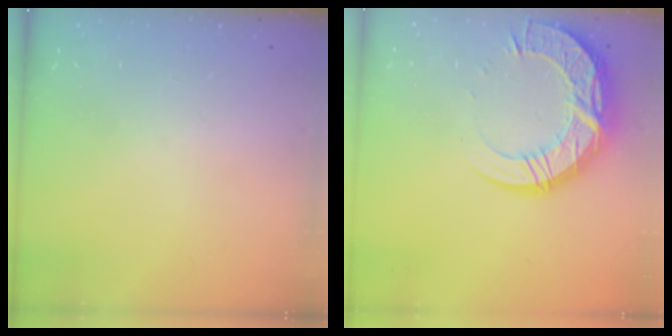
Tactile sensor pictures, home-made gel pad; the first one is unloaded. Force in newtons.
{"total": 17.4, "press": 17.4, "slide": 1.3}